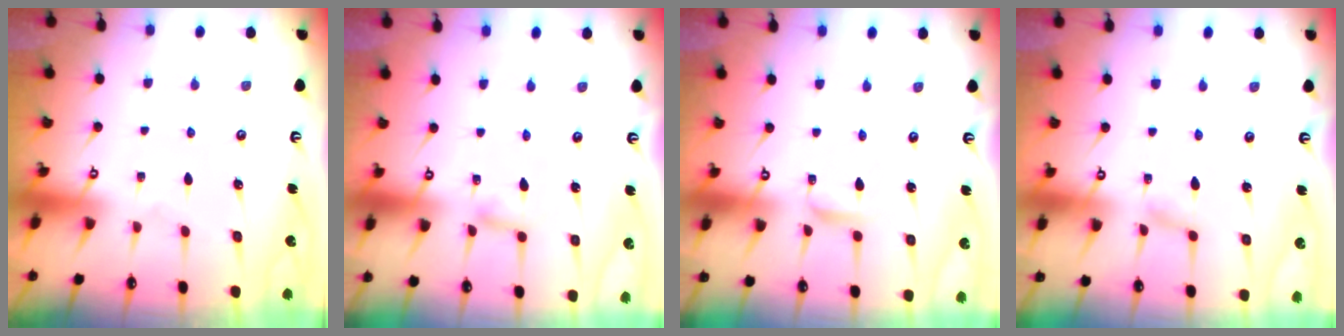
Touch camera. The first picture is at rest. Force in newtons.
{"total": 2.8, "press": 2.8, "slide": 0.3}
{"total": 2.7, "press": 2.7, "slide": 0.2}
{"total": 2.4, "press": 2.4, "slide": 0.3}